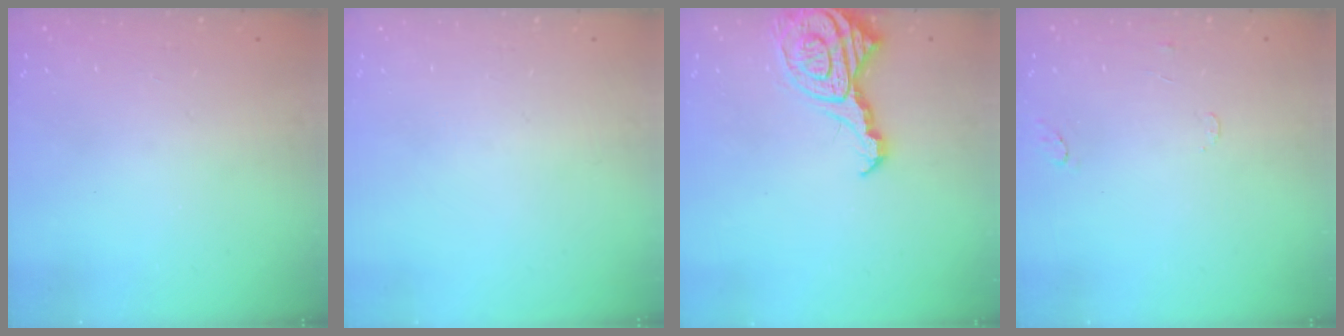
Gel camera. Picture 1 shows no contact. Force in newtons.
{"total": 0.0}
{"total": 13.5, "press": 13.4, "slide": 1.4}
{"total": 5.0, "press": 5.0, "slide": 0.5}